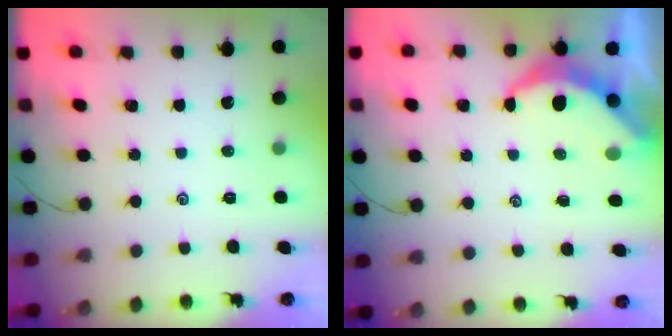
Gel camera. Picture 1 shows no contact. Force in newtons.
{"total": 6.8, "press": 6.8, "slide": 0.4}